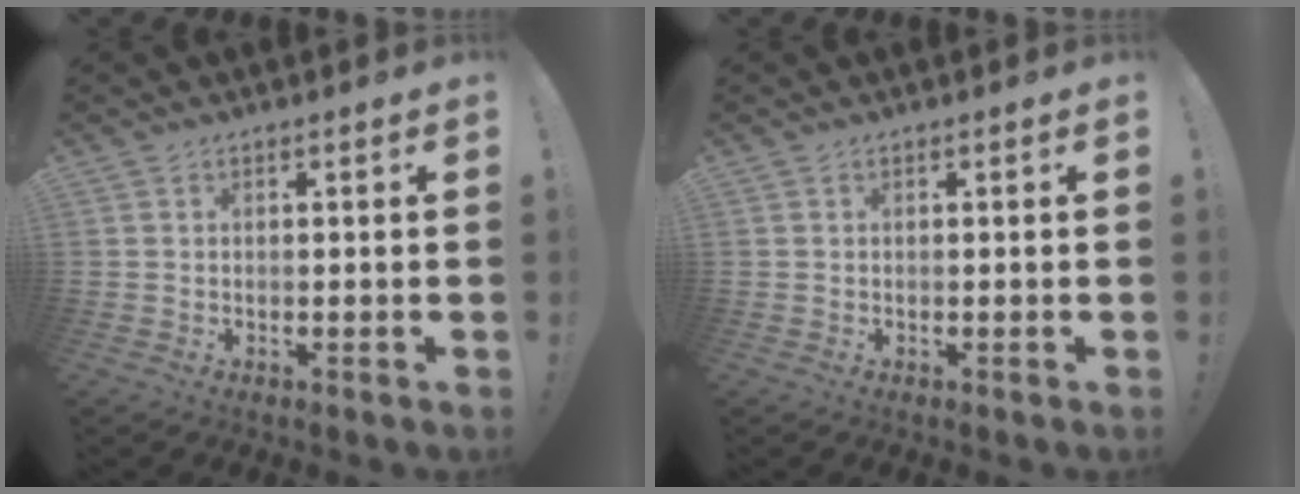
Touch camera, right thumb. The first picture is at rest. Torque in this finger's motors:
{"motor_torque": [-0.01, 0.00, 0.02, 0.02, 0.00]}